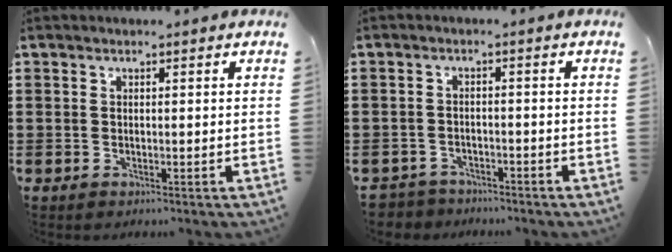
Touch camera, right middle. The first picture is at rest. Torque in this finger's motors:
{"motor_torque": [0.94, -0.33, 0.13, 0.05]}